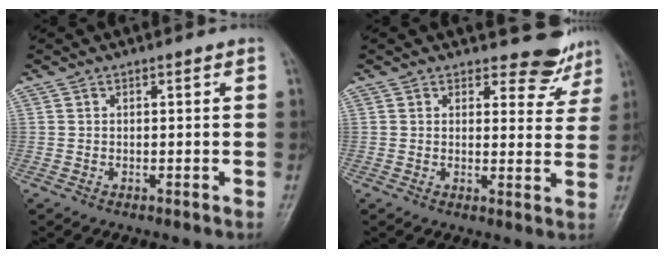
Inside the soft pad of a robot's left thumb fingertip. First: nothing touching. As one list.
[{"total": 6.2, "force": [5.6, 2.6, 0.3], "torque": [0.024, -0.048, 0.058]}]